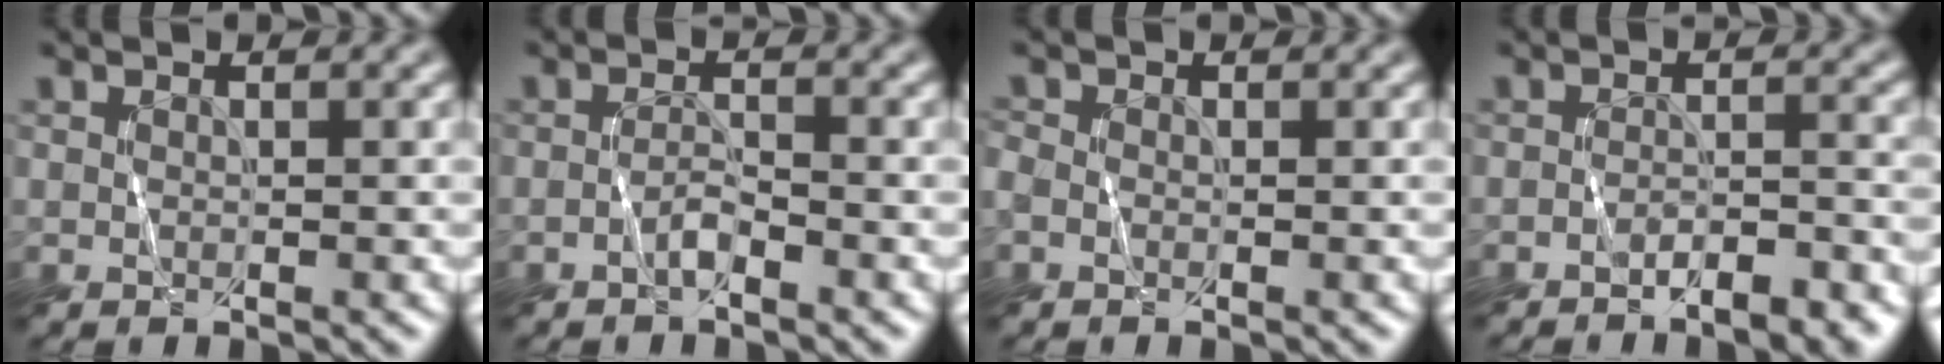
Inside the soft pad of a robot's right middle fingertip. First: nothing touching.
{"total": 1.3, "force": [-1.2, 0.1, 0.6], "torque": [-0.011, 0.006, -0.023]}
{"total": 0.9, "force": [-0.3, 0.8, 0.5], "torque": [-0.005, 0.001, -0.005]}
{"total": 3.1, "force": [-2.6, 0.6, 1.6], "torque": [-0.021, 0.004, -0.039]}